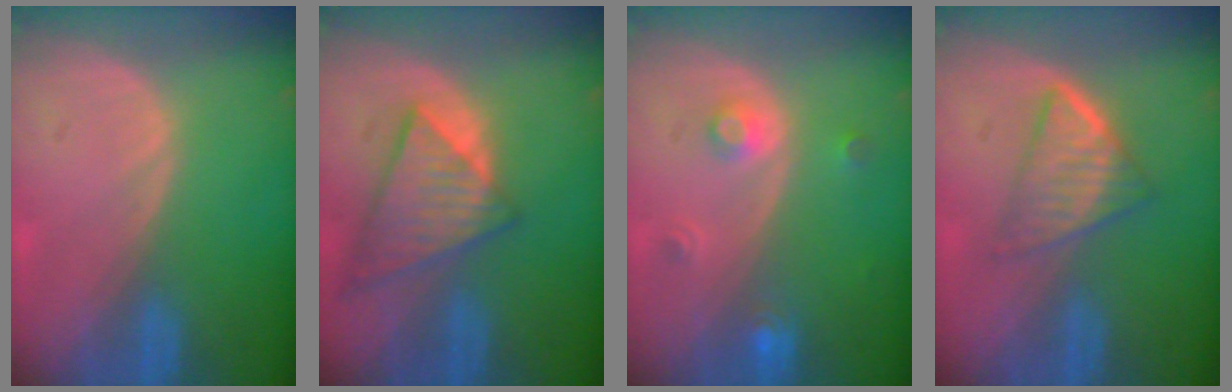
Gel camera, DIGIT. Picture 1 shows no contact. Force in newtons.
{"total": 8.8, "press": 7.6, "slide": 4.3}
{"total": 3.1, "press": 2.8, "slide": 1.2}
{"total": 5.8, "press": 5.2, "slide": 2.5}